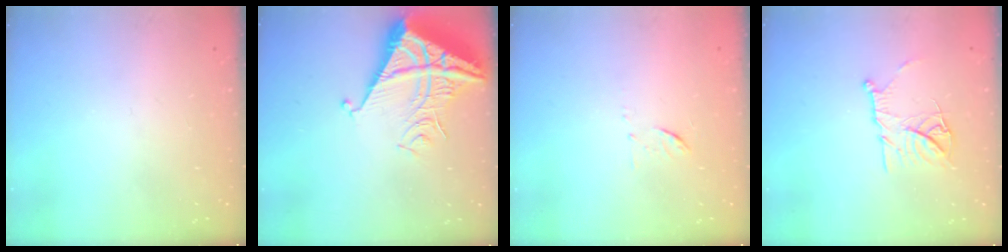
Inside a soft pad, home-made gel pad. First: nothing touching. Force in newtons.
{"total": 7.8, "press": 7.8, "slide": 0.7}
{"total": 6.0, "press": 6.0, "slide": 0.4}
{"total": 11.7, "press": 11.6, "slide": 1.0}